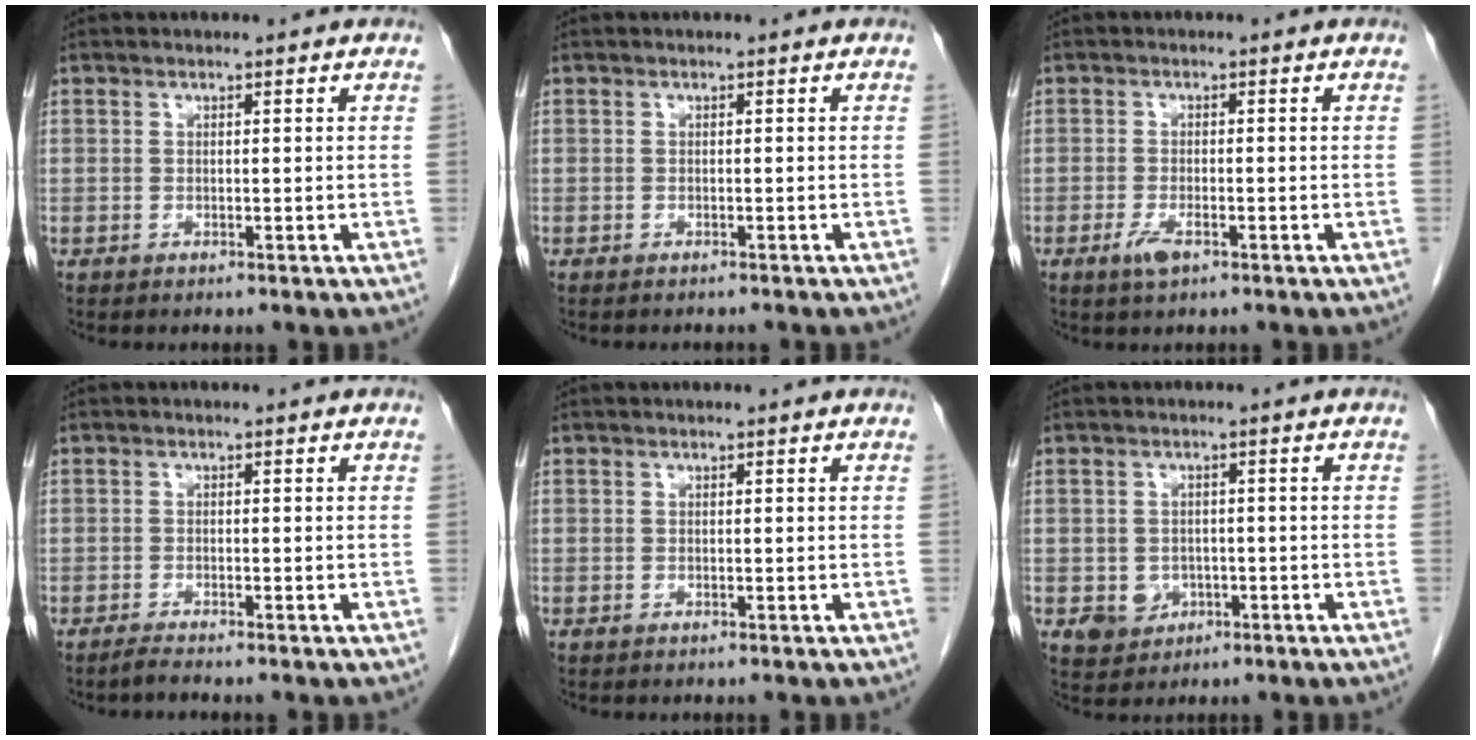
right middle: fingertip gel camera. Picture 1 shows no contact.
{"total": 2.3, "force": [-2.1, 0.5, 0.8], "torque": [-0.014, -0.004, -0.022]}
{"total": 2.6, "force": [-1.5, 0.8, 2.1], "torque": [-0.045, -0.002, -0.026]}
{"total": 1.3, "force": [-1.1, -0.3, 0.5], "torque": [-0.019, -0.006, -0.023]}
{"total": 0.0}
{"total": 4.1, "force": [-1.3, 3.7, 1.2], "torque": [-0.014, 0.004, -0.009]}